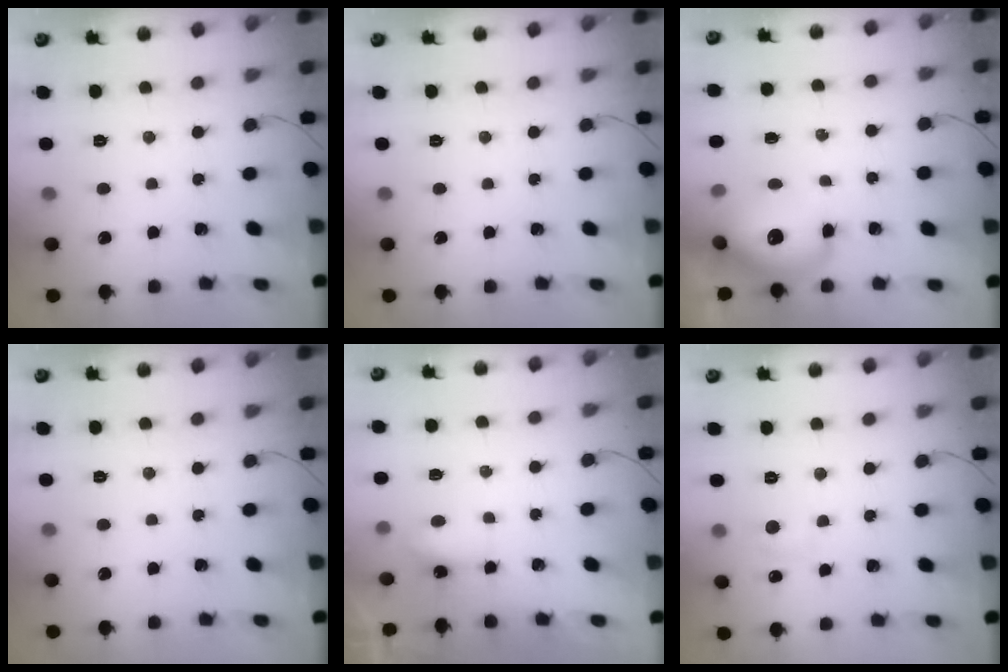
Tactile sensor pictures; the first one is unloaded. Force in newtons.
{"total": 0.0}
{"total": 14.1, "press": 13.7, "slide": 3.3}
{"total": 0.0}
{"total": 3.6, "press": 3.6, "slide": 0.7}
{"total": 5.1, "press": 4.8, "slide": 1.5}